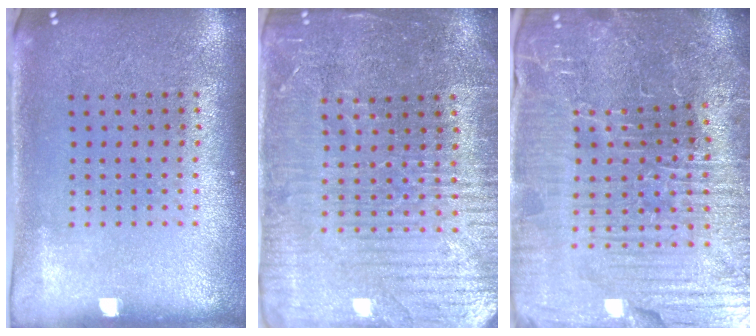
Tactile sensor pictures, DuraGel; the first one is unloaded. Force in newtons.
{"total": 4.4, "press": 4.1, "slide": 1.5}
{"total": 6.2, "press": 5.8, "slide": 2.1}